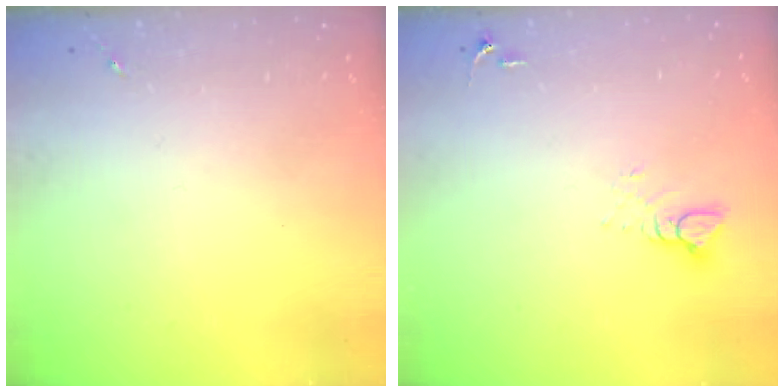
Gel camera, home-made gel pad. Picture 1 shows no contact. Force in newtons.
{"total": 4.7, "press": 4.7, "slide": 0.4}